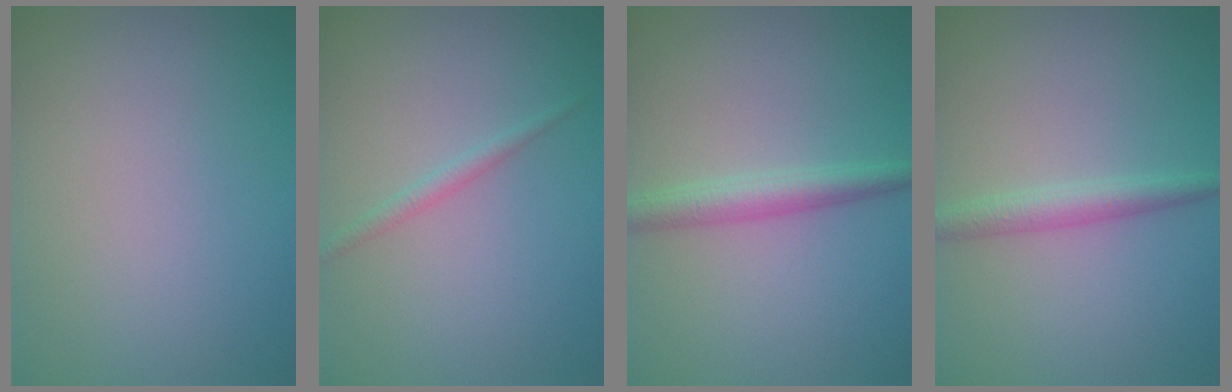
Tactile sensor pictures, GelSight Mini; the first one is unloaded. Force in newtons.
{"total": 1.1, "press": 1.1, "slide": 0.0}
{"total": 2.9, "press": 2.9, "slide": 0.1}
{"total": 2.4, "press": 2.4, "slide": 0.0}